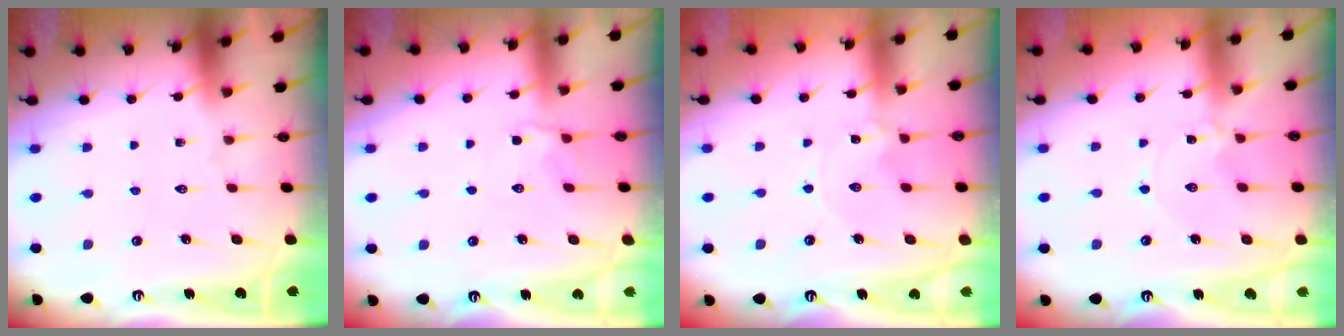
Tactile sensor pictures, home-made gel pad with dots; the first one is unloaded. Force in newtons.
{"total": 1.9, "press": 1.5, "slide": 1.1}
{"total": 0.0}
{"total": 1.2, "press": 1.1, "slide": 0.3}